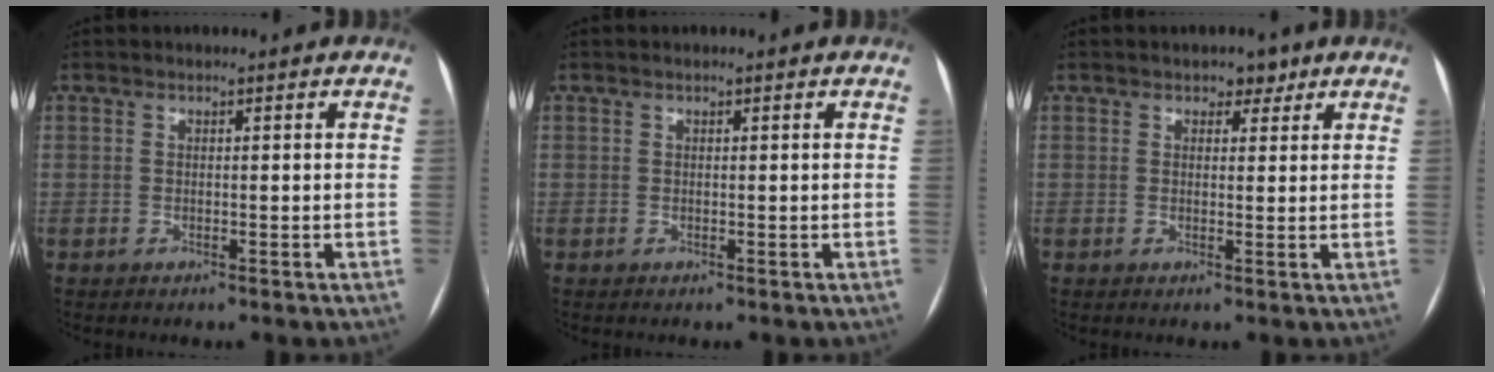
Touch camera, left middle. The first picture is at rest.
{"total": 0.0}
{"total": 2.4, "force": [1.6, 1.6, 1.0], "torque": [-0.009, 0.003, 0.019]}